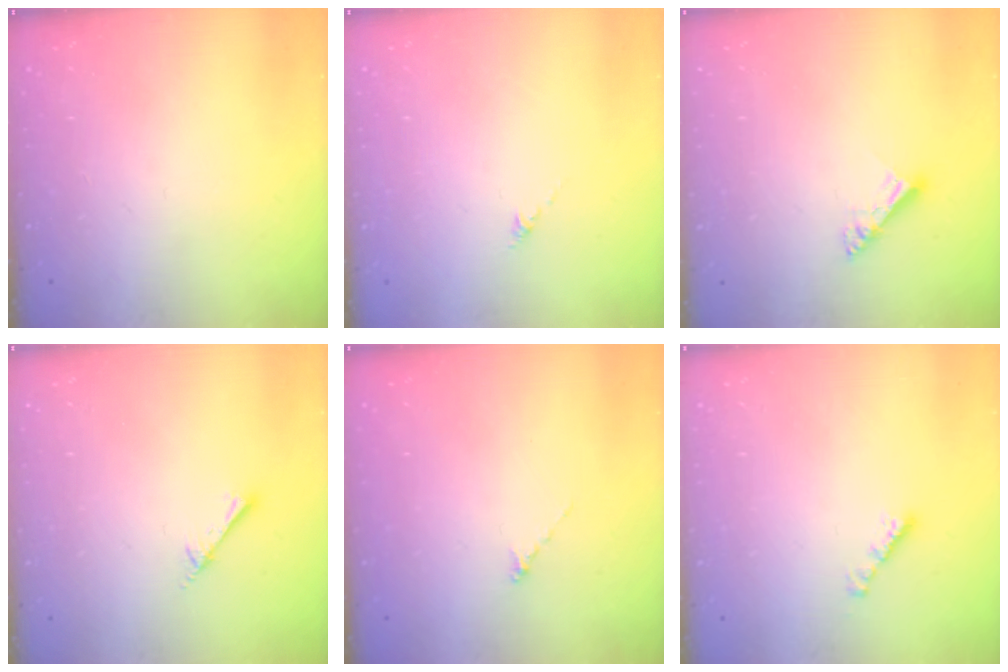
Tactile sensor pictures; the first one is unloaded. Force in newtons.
{"total": 0.0}
{"total": 5.5, "press": 5.5, "slide": 0.1}
{"total": 2.4, "press": 2.4, "slide": 0.2}
{"total": 0.0}
{"total": 2.3, "press": 2.2, "slide": 0.4}